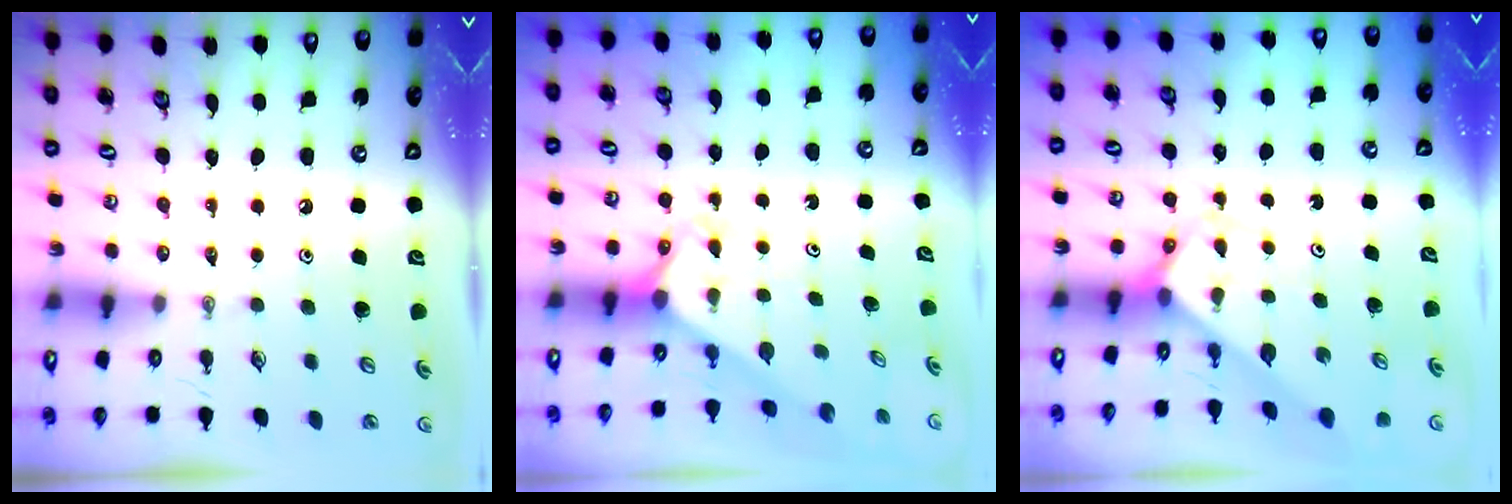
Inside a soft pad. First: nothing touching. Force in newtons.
{"total": 2.3, "press": 2.3, "slide": 0.1}
{"total": 2.8, "press": 2.8, "slide": 0.1}